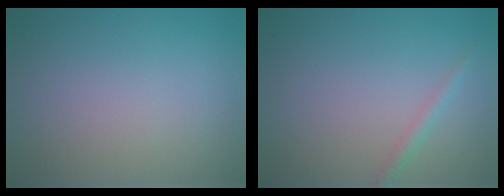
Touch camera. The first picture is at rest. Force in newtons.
{"total": 1.2, "press": 1.2, "slide": 0.0}